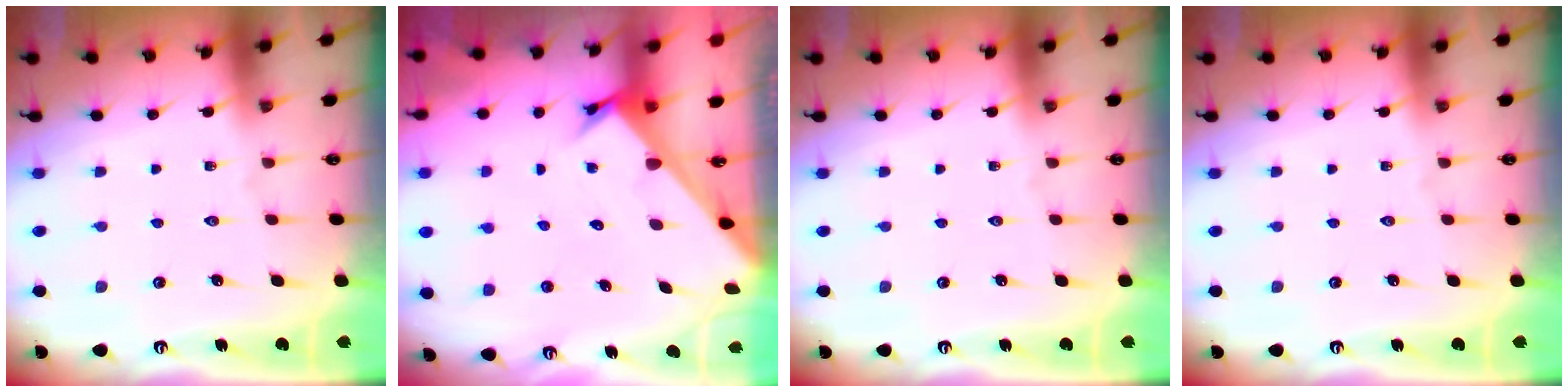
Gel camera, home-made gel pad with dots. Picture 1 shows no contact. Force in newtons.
{"total": 2.5, "press": 2.5, "slide": 0.2}
{"total": 0.0}
{"total": 0.0}